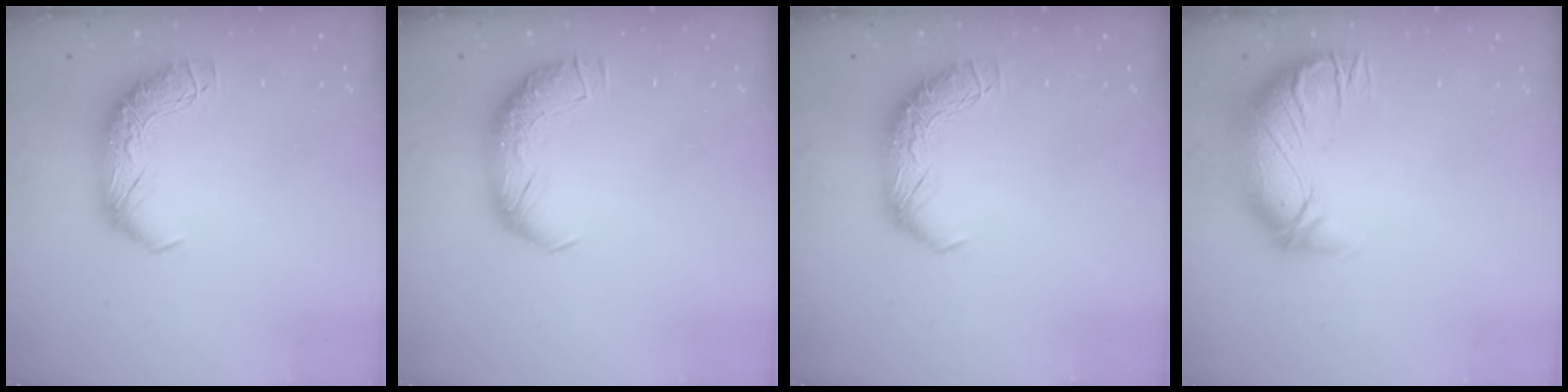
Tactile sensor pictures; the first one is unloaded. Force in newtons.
{"total": 1.5, "press": 0.2, "slide": 1.5}
{"total": 0.0}
{"total": 3.0, "press": 0.3, "slide": 3.0}